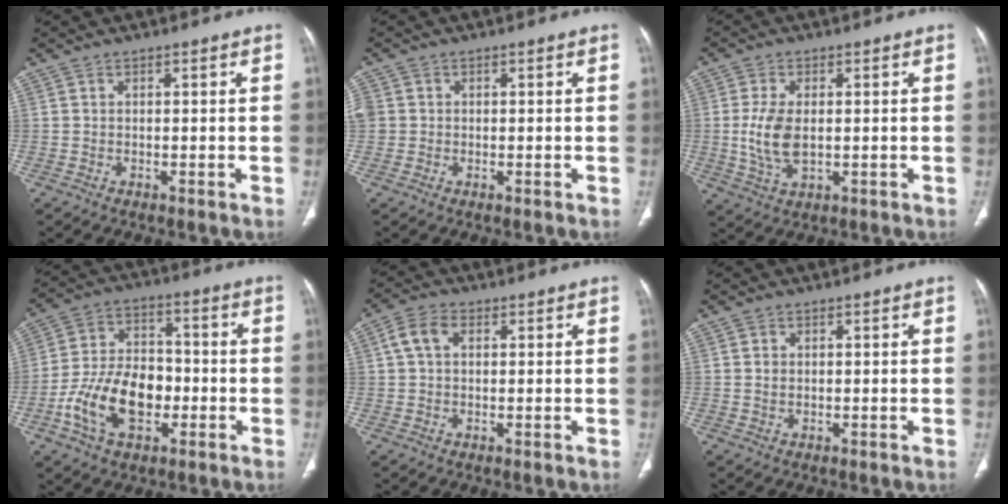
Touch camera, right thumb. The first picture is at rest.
{"total": 3.5, "force": [0.1, 3.3, 1.2], "torque": [-0.021, 0.012, 0.007]}
{"total": 8.7, "force": [0.0, 4.7, 7.3], "torque": [-0.151, -0.005, 0.007]}
{"total": 15.0, "force": [-4.5, 9.5, 10.6], "torque": [-0.177, 0.032, -0.082]}
{"total": 4.9, "force": [1.2, 3.2, 3.4], "torque": [-0.067, 0.014, 0.020]}
{"total": 1.2, "force": [0.2, 1.0, 0.7], "torque": [-0.007, 0.002, 0.008]}